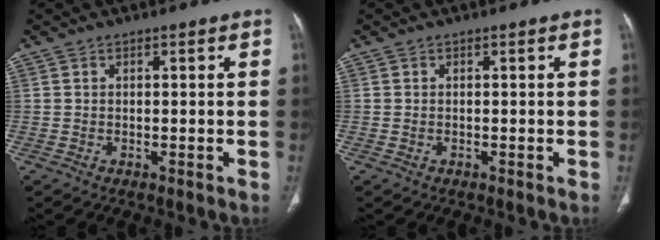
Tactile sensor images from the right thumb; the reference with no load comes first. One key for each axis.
{"total": 0.0}